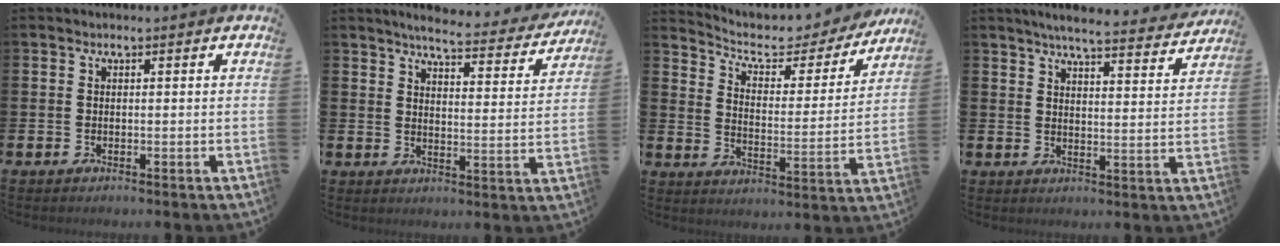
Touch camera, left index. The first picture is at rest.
{"total": 5.4, "force": [5.1, 0.4, 1.8], "torque": [-0.043, -0.037, 0.082]}
{"total": 7.0, "force": [6.2, 2.5, 2.2], "torque": [-0.065, -0.046, 0.102]}
{"total": 5.7, "force": [5.4, 0.2, 1.9], "torque": [-0.043, -0.036, 0.089]}